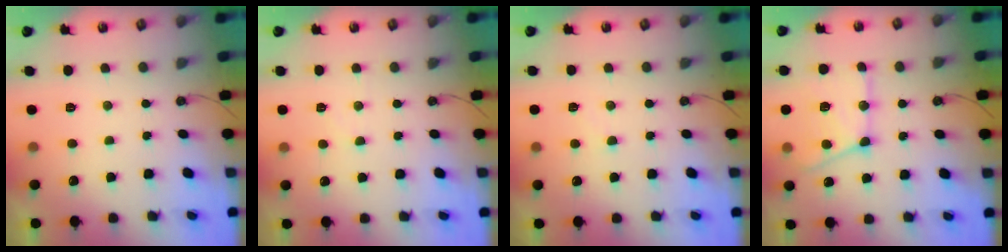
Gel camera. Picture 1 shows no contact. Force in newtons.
{"total": 3.7, "press": 3.6, "slide": 0.6}
{"total": 2.8, "press": 2.8, "slide": 0.4}
{"total": 18.1, "press": 18.0, "slide": 1.7}